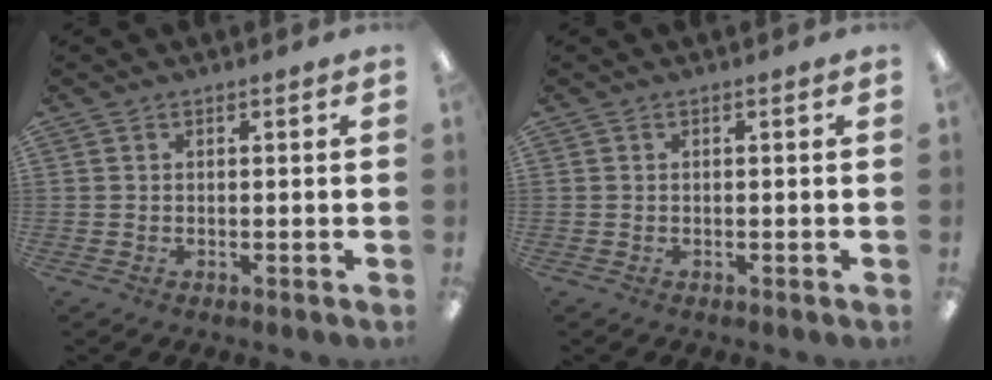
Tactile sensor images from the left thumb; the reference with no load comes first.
{"total": 0.0}